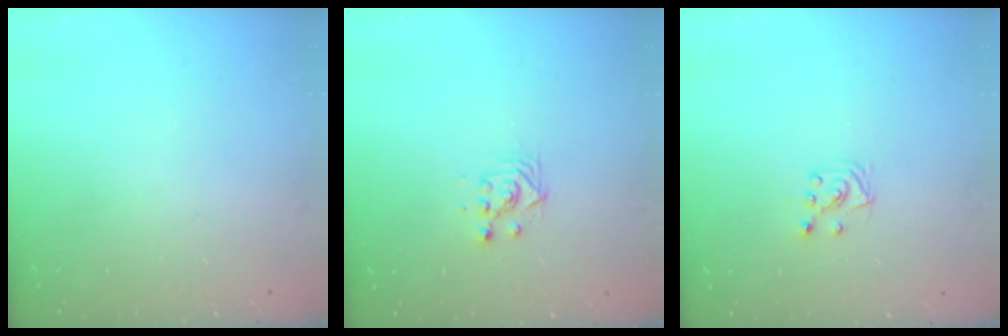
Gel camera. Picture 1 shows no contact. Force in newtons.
{"total": 3.6, "press": 3.6, "slide": 0.1}
{"total": 6.4, "press": 6.4, "slide": 0.6}